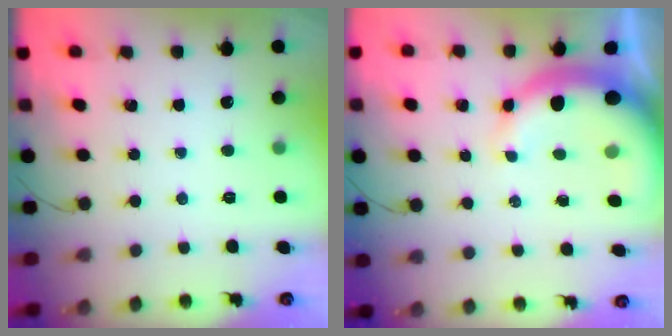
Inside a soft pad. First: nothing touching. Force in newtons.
{"total": 11.2, "press": 11.0, "slide": 2.0}